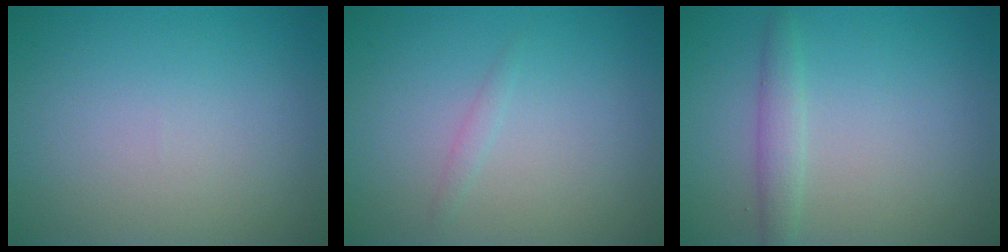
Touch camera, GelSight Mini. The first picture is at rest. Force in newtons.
{"total": 0.7, "press": 0.7, "slide": 0.0}
{"total": 1.9, "press": 1.9, "slide": 0.0}